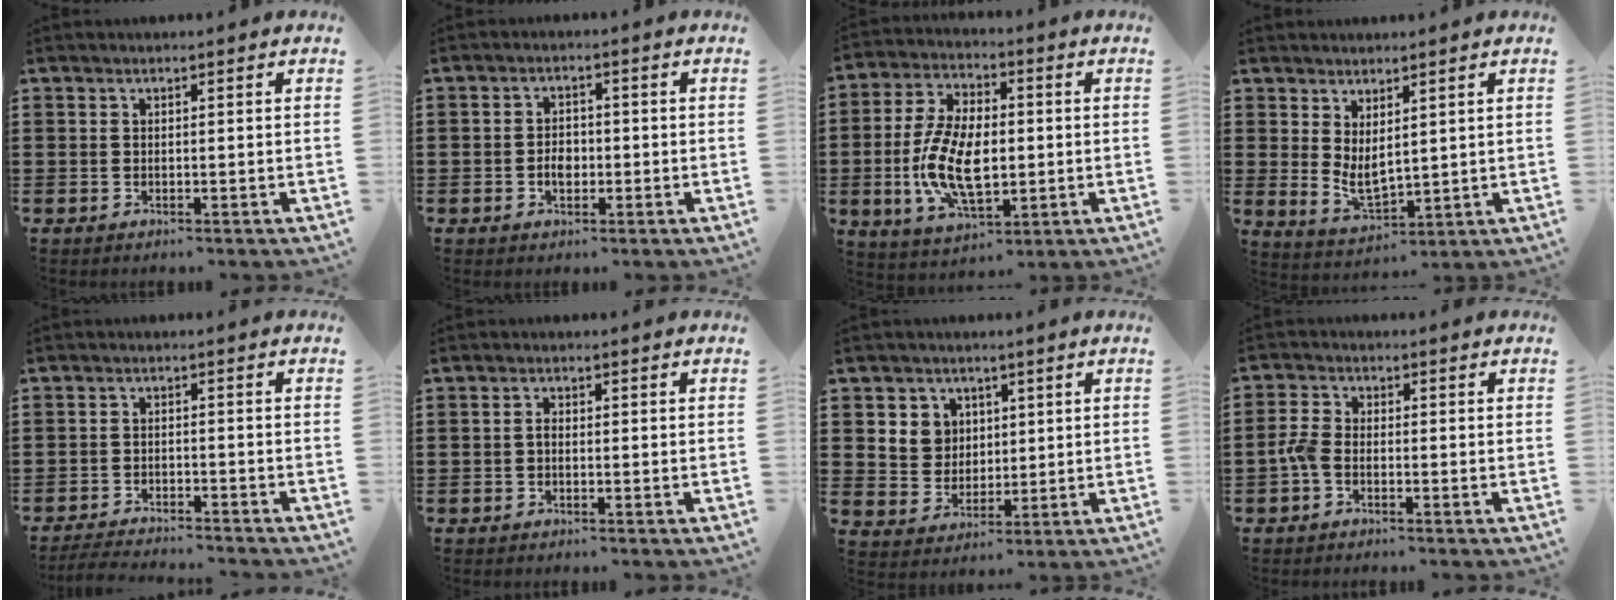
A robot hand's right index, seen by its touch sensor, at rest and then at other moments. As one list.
[{"total": 2.7, "force": [-0.7, 1.8, 1.9], "torque": [-0.030, -0.001, -0.016]}, {"total": 12.0, "force": [-1.5, 6.4, 10.0], "torque": [-0.232, -0.005, -0.031]}, {"total": 3.5, "force": [1.4, 1.9, 2.6], "torque": [-0.059, -0.005, 0.027]}, {"total": 3.3, "force": [-3.3, 0.0, 0.0], "torque": [-0.010, -0.004, -0.073]}, {"total": 1.1, "force": [-0.5, 0.5, 0.8], "torque": [-0.019, -0.002, -0.009]}, {"total": 5.4, "force": [2.0, 4.9, 1.0], "torque": [-0.037, 0.014, 0.035]}, {"total": 2.8, "force": [-1.4, 1.4, 2.0], "torque": [-0.061, -0.002, -0.033]}]